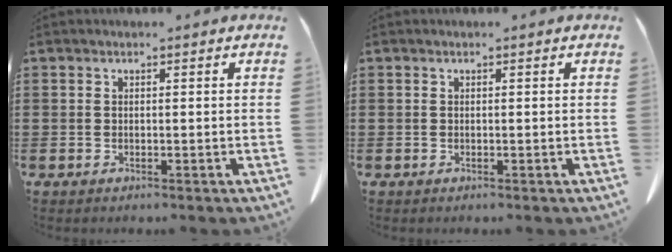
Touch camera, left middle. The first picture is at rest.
{"total": 0.0}